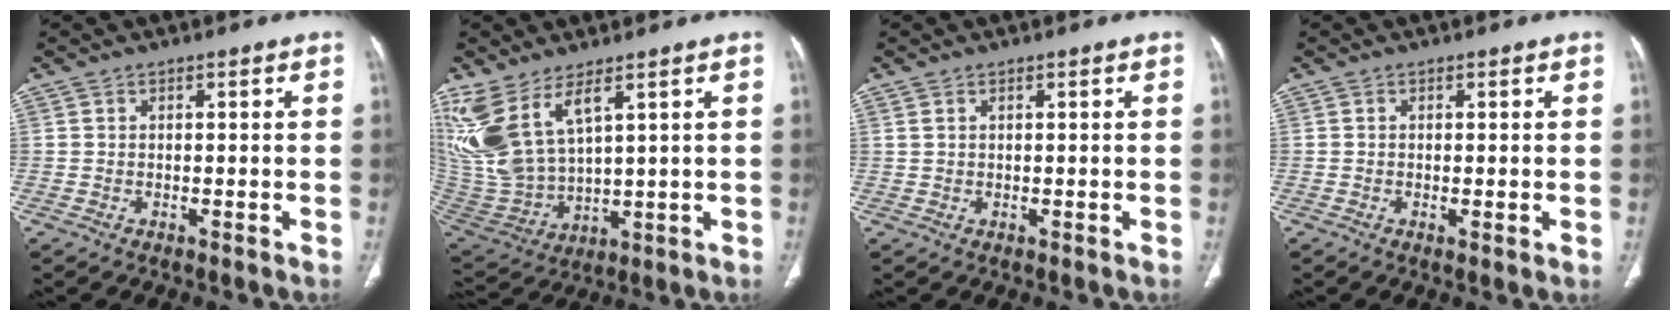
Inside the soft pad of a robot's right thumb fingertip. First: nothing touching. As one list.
[{"total": 14.3, "force": [7.5, 6.1, 10.5], "torque": [-0.230, -0.033, 0.180]}, {"total": 0.7, "force": [0.4, 0.3, 0.4], "torque": [-0.010, 0.011, 0.012]}, {"total": 1.2, "force": [-0.2, 0.2, 1.2], "torque": [-0.028, -0.007, -0.003]}]